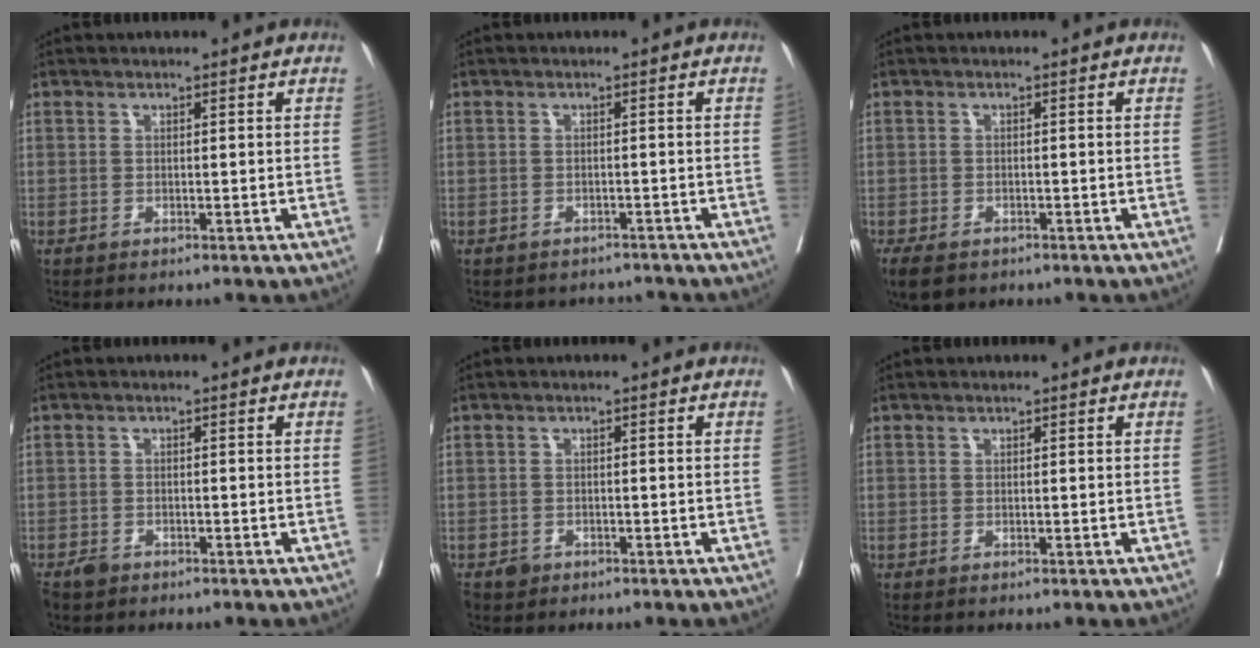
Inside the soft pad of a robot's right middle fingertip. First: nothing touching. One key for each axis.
{"total": 3.5, "fx": -3.2, "fy": 1.3, "fz": -0.7, "tx": 0.011, "ty": 0.003, "tz": -0.045}
{"total": 6.3, "fx": -4.3, "fy": 3.5, "fz": 2.9, "tx": -0.055, "ty": -0.009, "tz": -0.064}
{"total": 1.9, "fx": -1.4, "fy": 1.1, "fz": 0.6, "tx": -0.013, "ty": 0.001, "tz": -0.020}
{"total": 1.7, "fx": -1.1, "fy": 1.3, "fz": 0.3, "tx": -0.005, "ty": 0.004, "tz": -0.015}
{"total": 0.0}